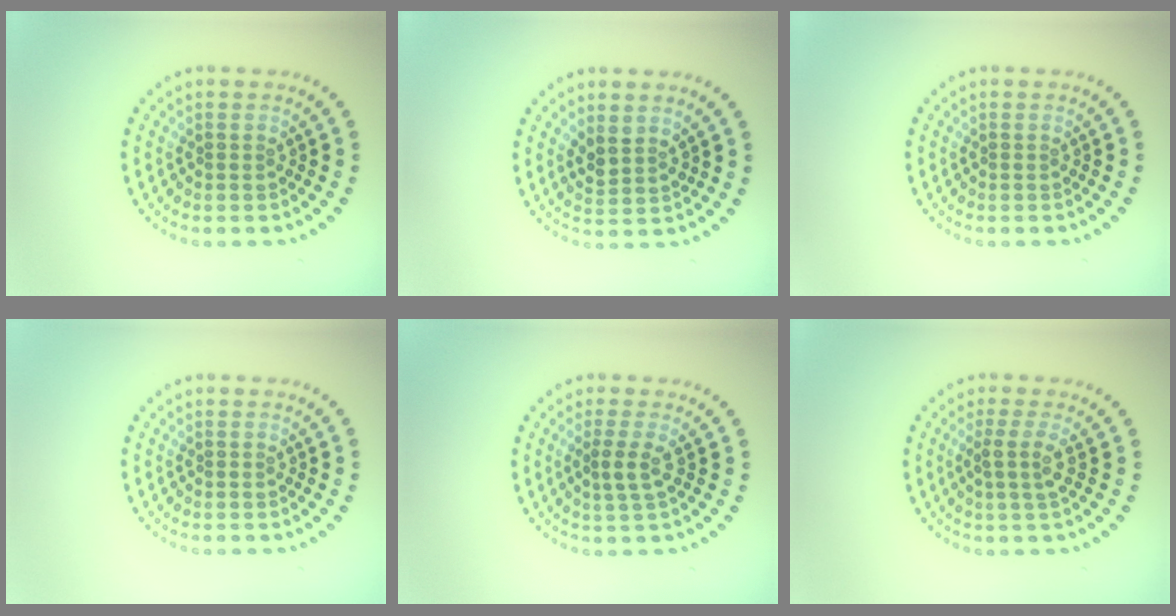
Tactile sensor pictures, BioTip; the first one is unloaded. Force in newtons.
{"total": 1.9, "press": 1.6, "slide": 1.0}
{"total": 0.0}
{"total": 0.0}
{"total": 1.8, "press": 1.6, "slide": 0.9}
{"total": 2.0, "press": 1.5, "slide": 1.3}